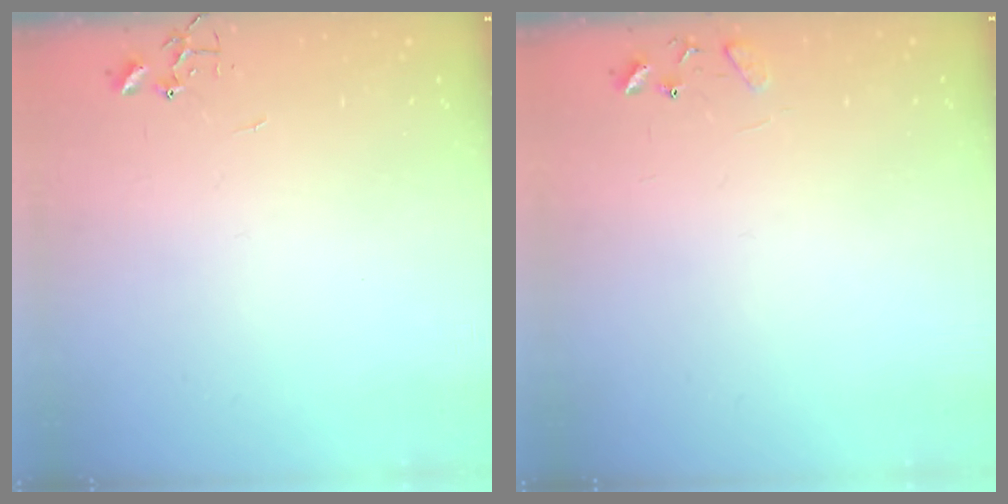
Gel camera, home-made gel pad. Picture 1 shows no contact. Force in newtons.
{"total": 7.7, "press": 7.7, "slide": 0.6}